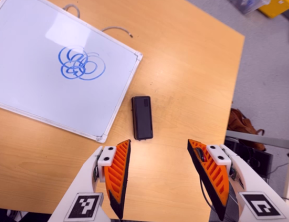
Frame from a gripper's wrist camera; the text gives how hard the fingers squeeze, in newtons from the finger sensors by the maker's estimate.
{"total": 0.0}